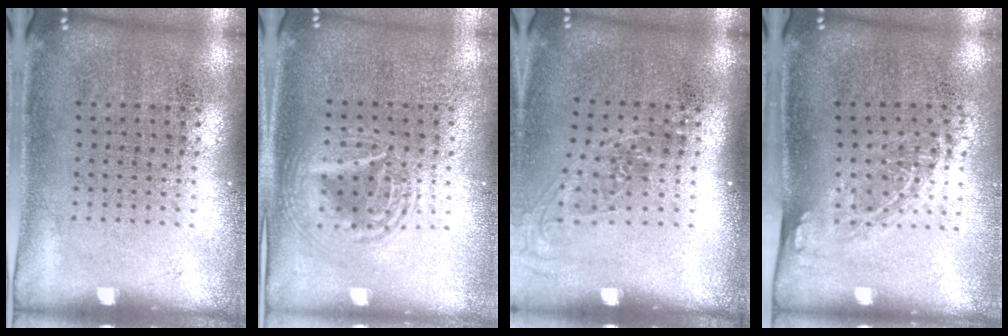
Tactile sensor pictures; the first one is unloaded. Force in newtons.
{"total": 1.7, "press": 1.7, "slide": 0.2}
{"total": 1.3, "press": 1.1, "slide": 0.8}
{"total": 1.3, "press": 1.0, "slide": 0.9}